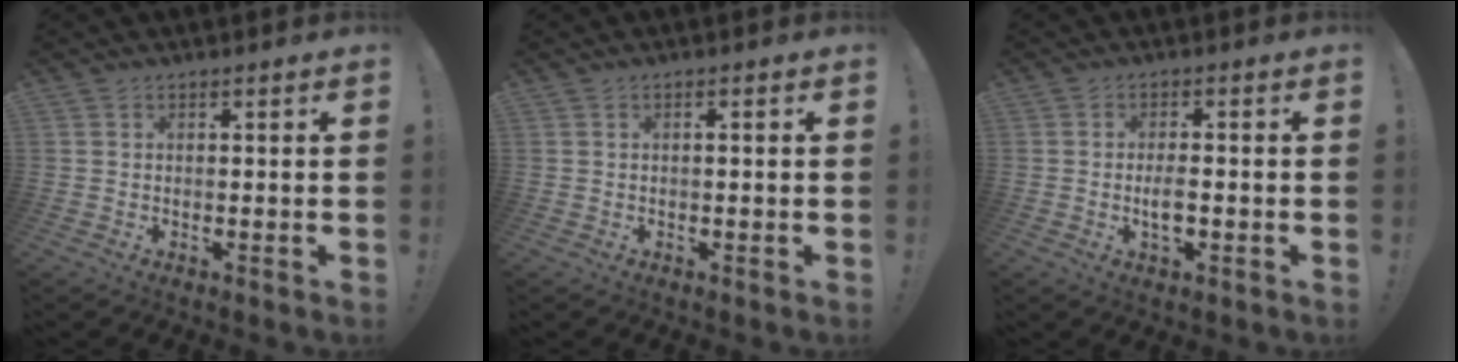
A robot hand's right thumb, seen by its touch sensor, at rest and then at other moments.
{"total": 0.9, "force": [-0.2, -0.1, 0.9], "torque": [-0.010, -0.002, -0.006]}
{"total": 4.5, "force": [-1.2, 1.9, 3.9], "torque": [-0.058, 0.000, -0.023]}